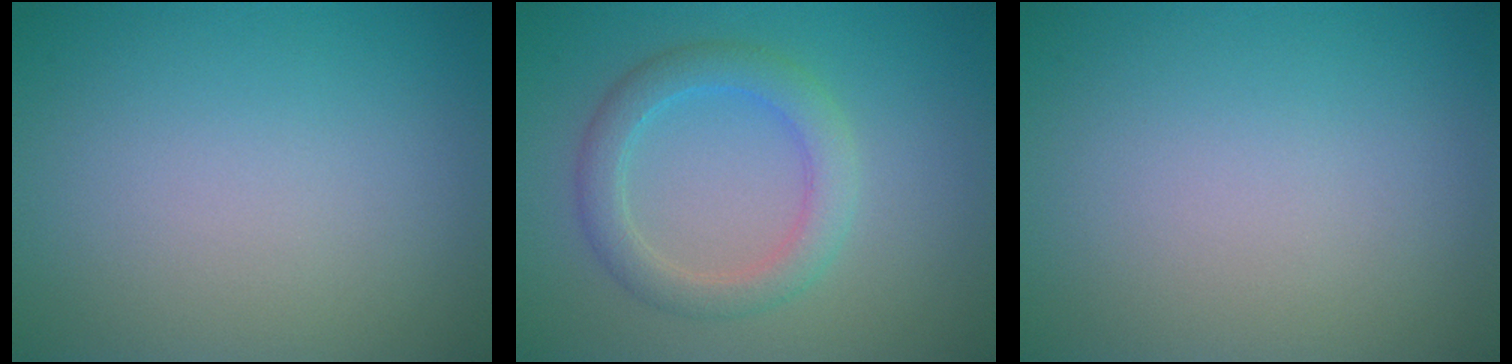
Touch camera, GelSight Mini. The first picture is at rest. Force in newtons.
{"total": 3.4, "press": 3.4, "slide": 0.0}
{"total": 0.0}